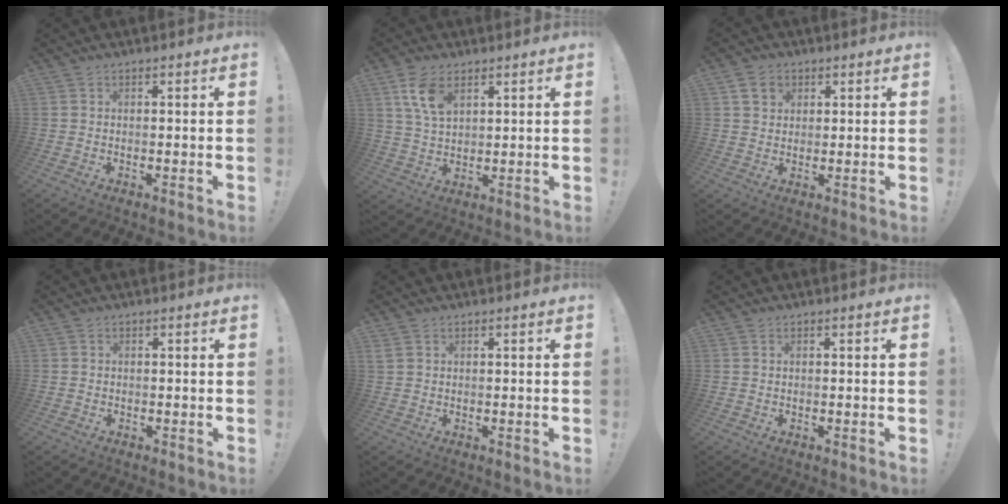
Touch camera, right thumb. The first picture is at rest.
{"total": 8.7, "force": [4.6, 4.7, 5.8], "torque": [-0.116, -0.011, 0.087]}
{"total": 5.3, "force": [2.5, 4.1, 2.3], "torque": [-0.035, -0.001, 0.048]}
{"total": 1.3, "force": [0.1, 1.3, 0.0], "torque": [0.008, -0.003, -0.001]}
{"total": 1.6, "force": [0.8, 1.1, 0.8], "torque": [-0.025, 0.006, 0.018]}
{"total": 0.0}